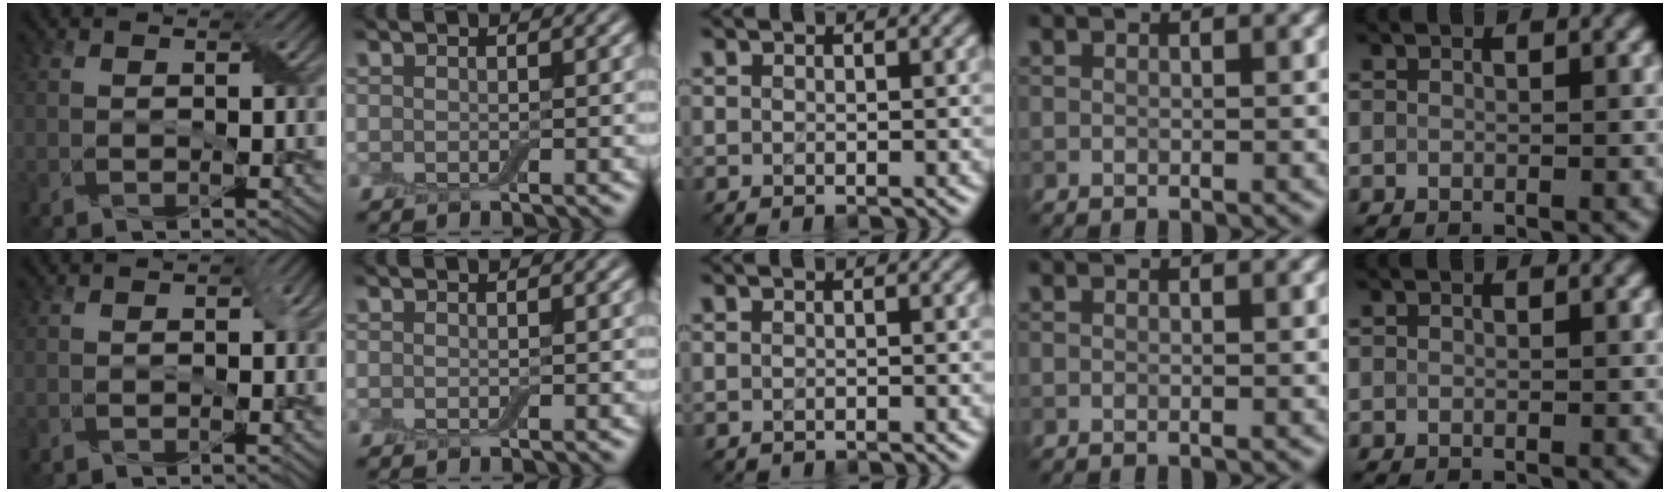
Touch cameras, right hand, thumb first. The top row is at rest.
{"thumb": {"total": 1.1, "force": [-0.2, 0.8, 0.8], "torque": [-0.008, -0.002, 0.000]}, "middle": {"total": 0.5, "force": [-0.5, 0.1, 0.1], "torque": [-0.001, -0.002, -0.007]}}